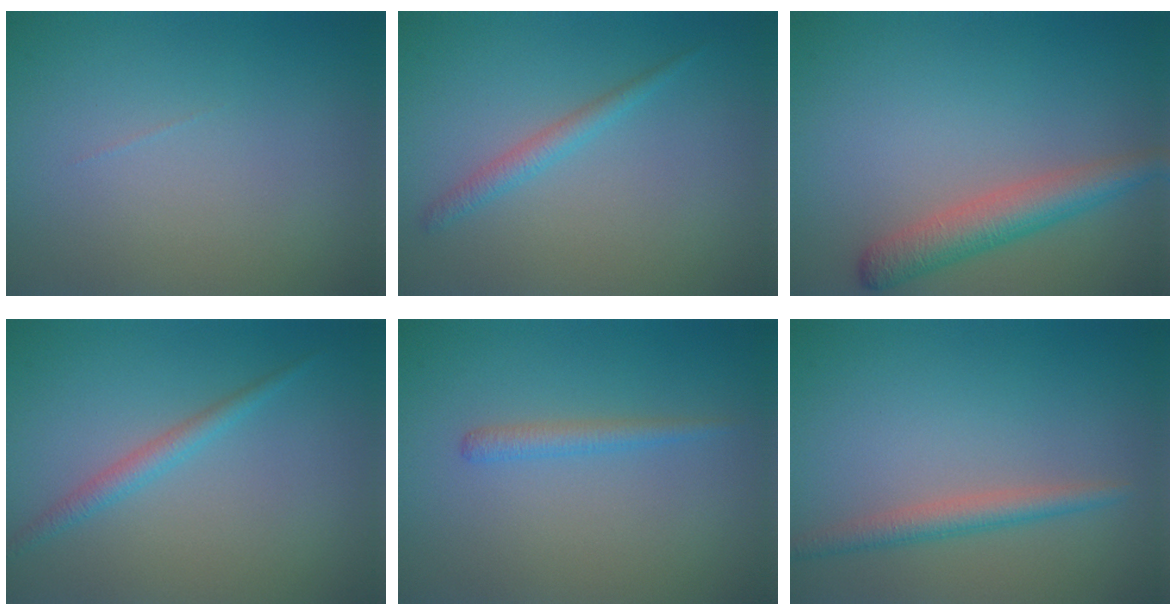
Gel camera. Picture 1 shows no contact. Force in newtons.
{"total": 1.6, "press": 1.6, "slide": 0.2}
{"total": 3.8, "press": 3.8, "slide": 0.1}
{"total": 1.7, "press": 1.7, "slide": 0.1}
{"total": 1.3, "press": 1.3, "slide": 0.1}
{"total": 2.3, "press": 2.3, "slide": 0.1}